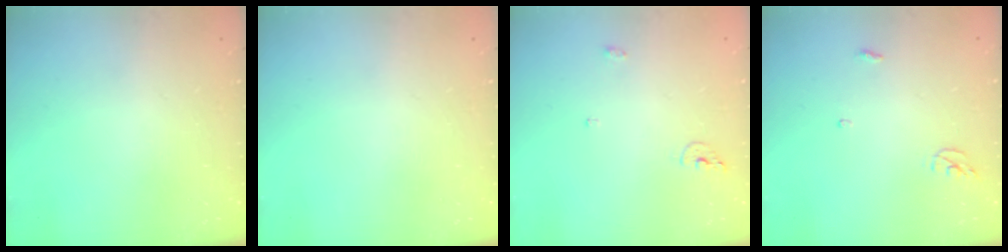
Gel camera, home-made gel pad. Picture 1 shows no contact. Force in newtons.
{"total": 0.0}
{"total": 5.6, "press": 5.5, "slide": 0.9}
{"total": 3.6, "press": 3.6, "slide": 0.3}